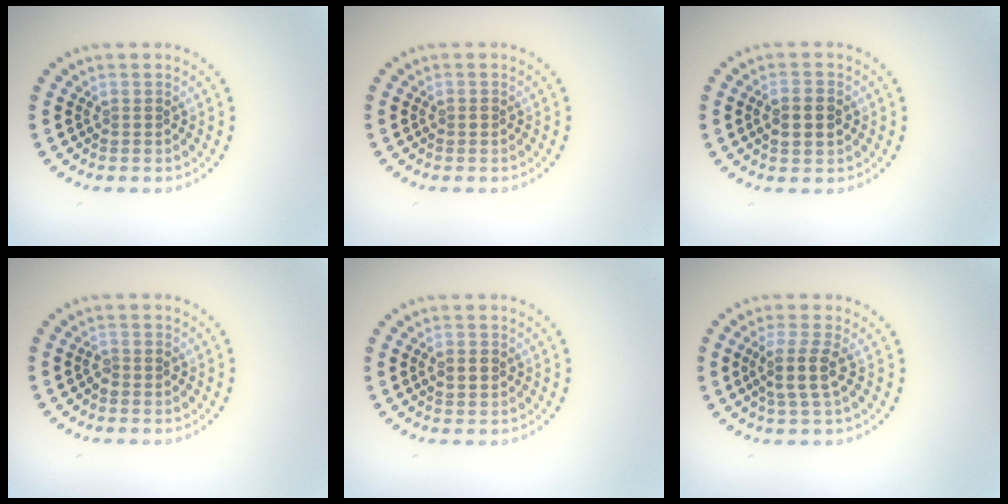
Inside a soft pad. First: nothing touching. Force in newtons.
{"total": 0.6, "press": 0.6, "slide": 0.0}
{"total": 2.6, "press": 2.6, "slide": 0.1}
{"total": 0.9, "press": 0.9, "slide": 0.2}
{"total": 2.0, "press": 2.0, "slide": 0.0}
{"total": 2.7, "press": 2.3, "slide": 1.5}